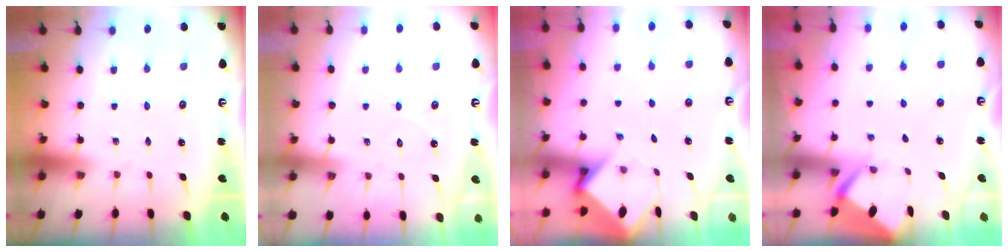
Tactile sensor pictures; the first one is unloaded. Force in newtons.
{"total": 4.4, "press": 4.3, "slide": 0.4}
{"total": 4.0, "press": 4.0, "slide": 0.3}
{"total": 2.7, "press": 2.7, "slide": 0.3}